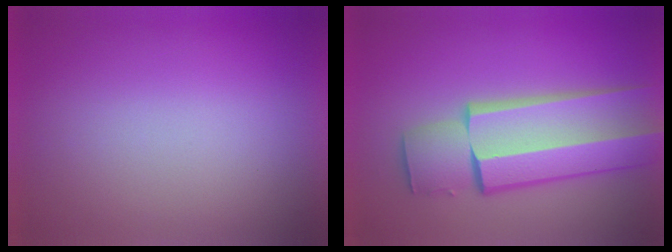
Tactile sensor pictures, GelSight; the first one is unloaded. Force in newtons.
{"total": 8.4}